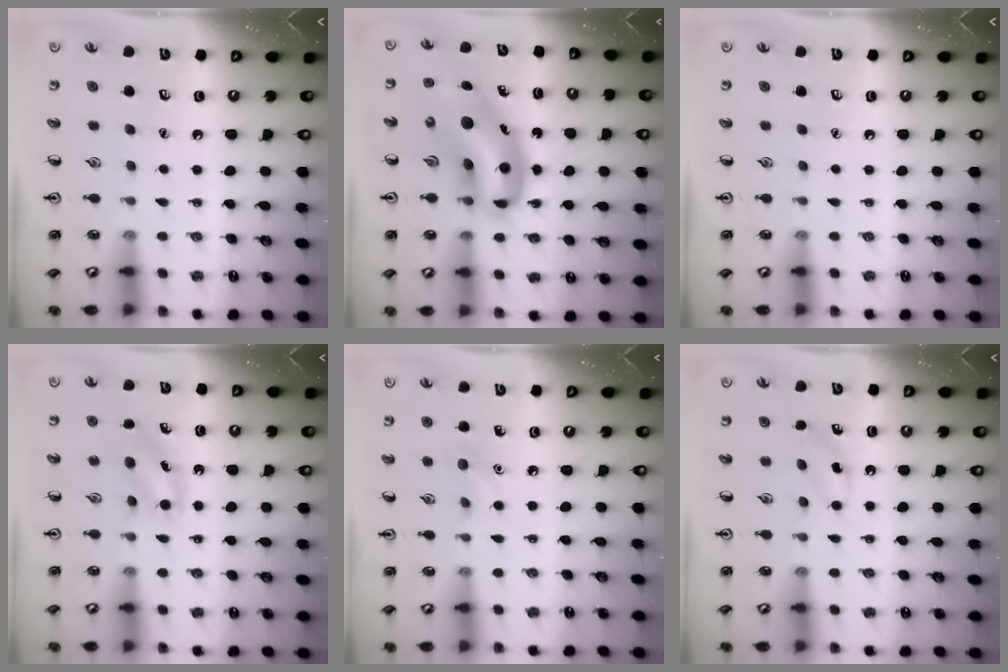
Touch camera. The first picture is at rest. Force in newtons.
{"total": 12.7, "press": 12.3, "slide": 3.3}
{"total": 0.0}
{"total": 5.2, "press": 5.0, "slide": 1.6}
{"total": 6.2, "press": 6.0, "slide": 1.7}
{"total": 2.6, "press": 2.4, "slide": 0.8}